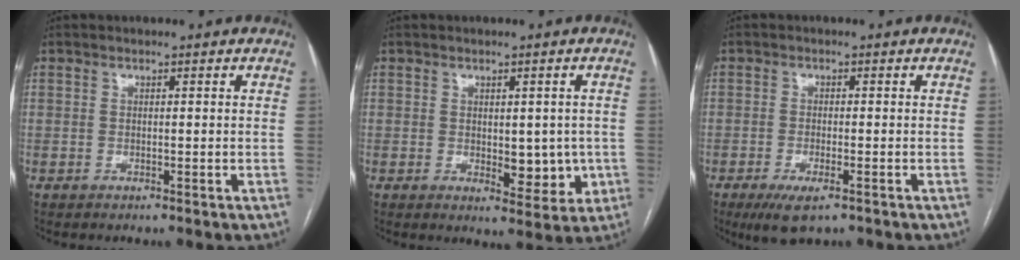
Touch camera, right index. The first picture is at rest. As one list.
[{"total": 6.3, "force": [-0.7, 3.2, 5.4], "torque": [-0.057, -0.001, 0.002]}, {"total": 5.2, "force": [-3.2, 1.5, 3.9], "torque": [-0.070, -0.011, -0.048]}]